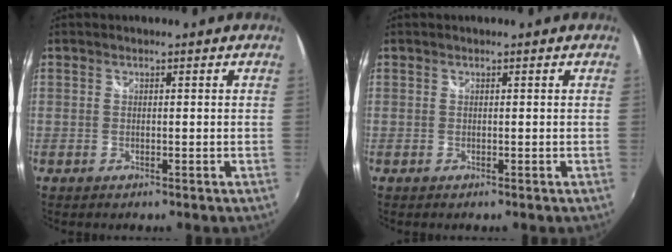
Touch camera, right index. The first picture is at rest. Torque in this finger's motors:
{"motor_torque": [0.46, -0.05, 0.09, 0.01]}